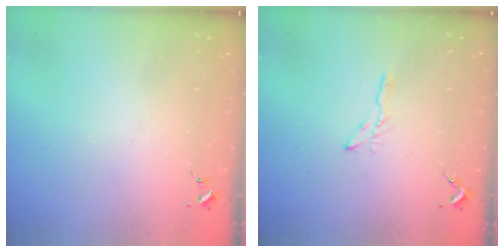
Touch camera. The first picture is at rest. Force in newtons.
{"total": 4.2, "press": 4.2, "slide": 0.5}